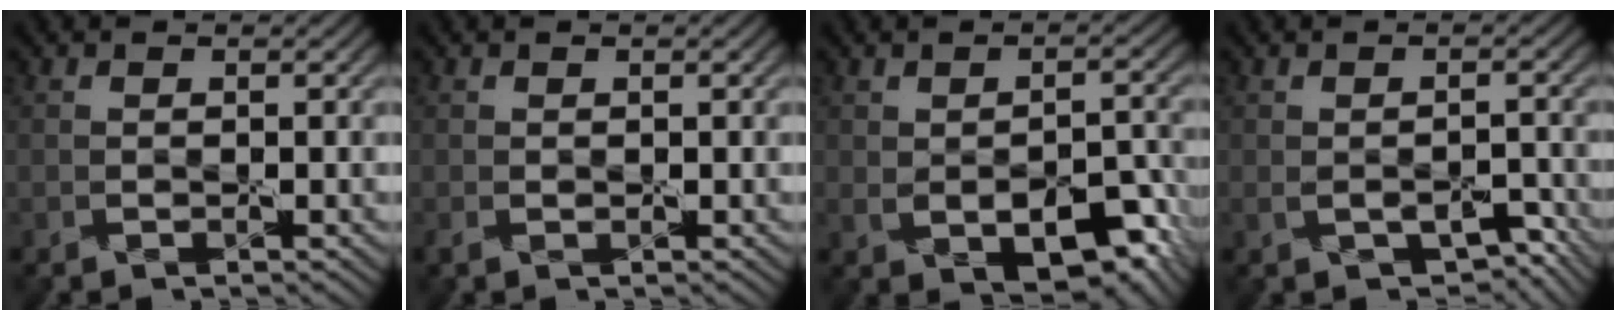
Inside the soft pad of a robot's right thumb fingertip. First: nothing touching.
{"total": 0.7, "force": [-0.1, 0.5, 0.5], "torque": [-0.015, -0.004, -0.002]}
{"total": 7.7, "force": [-2.7, 4.1, 5.9], "torque": [-0.096, -0.016, -0.030]}
{"total": 4.2, "force": [-2.0, 2.3, 2.8], "torque": [-0.048, -0.012, -0.025]}